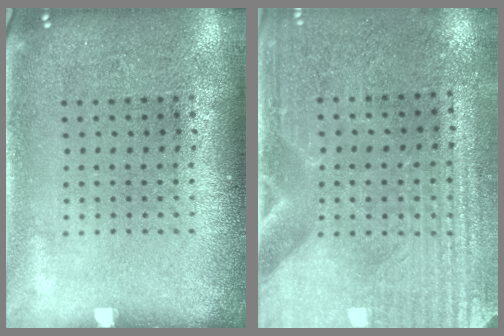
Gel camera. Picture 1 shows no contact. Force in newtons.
{"total": 3.6, "press": 3.2, "slide": 1.5}